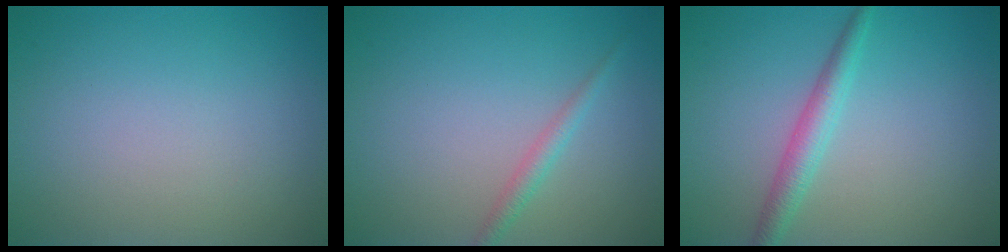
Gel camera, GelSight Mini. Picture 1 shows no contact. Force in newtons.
{"total": 1.4, "press": 1.4, "slide": 0.0}
{"total": 2.5, "press": 2.5, "slide": 0.1}